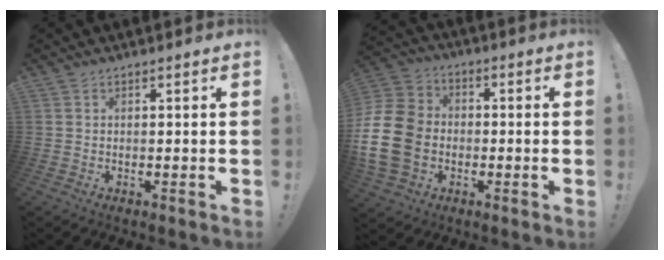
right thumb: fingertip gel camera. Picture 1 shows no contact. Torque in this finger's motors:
{"motor_torque": [2.24, 2.42, 1.03, -1.01, 0.44]}